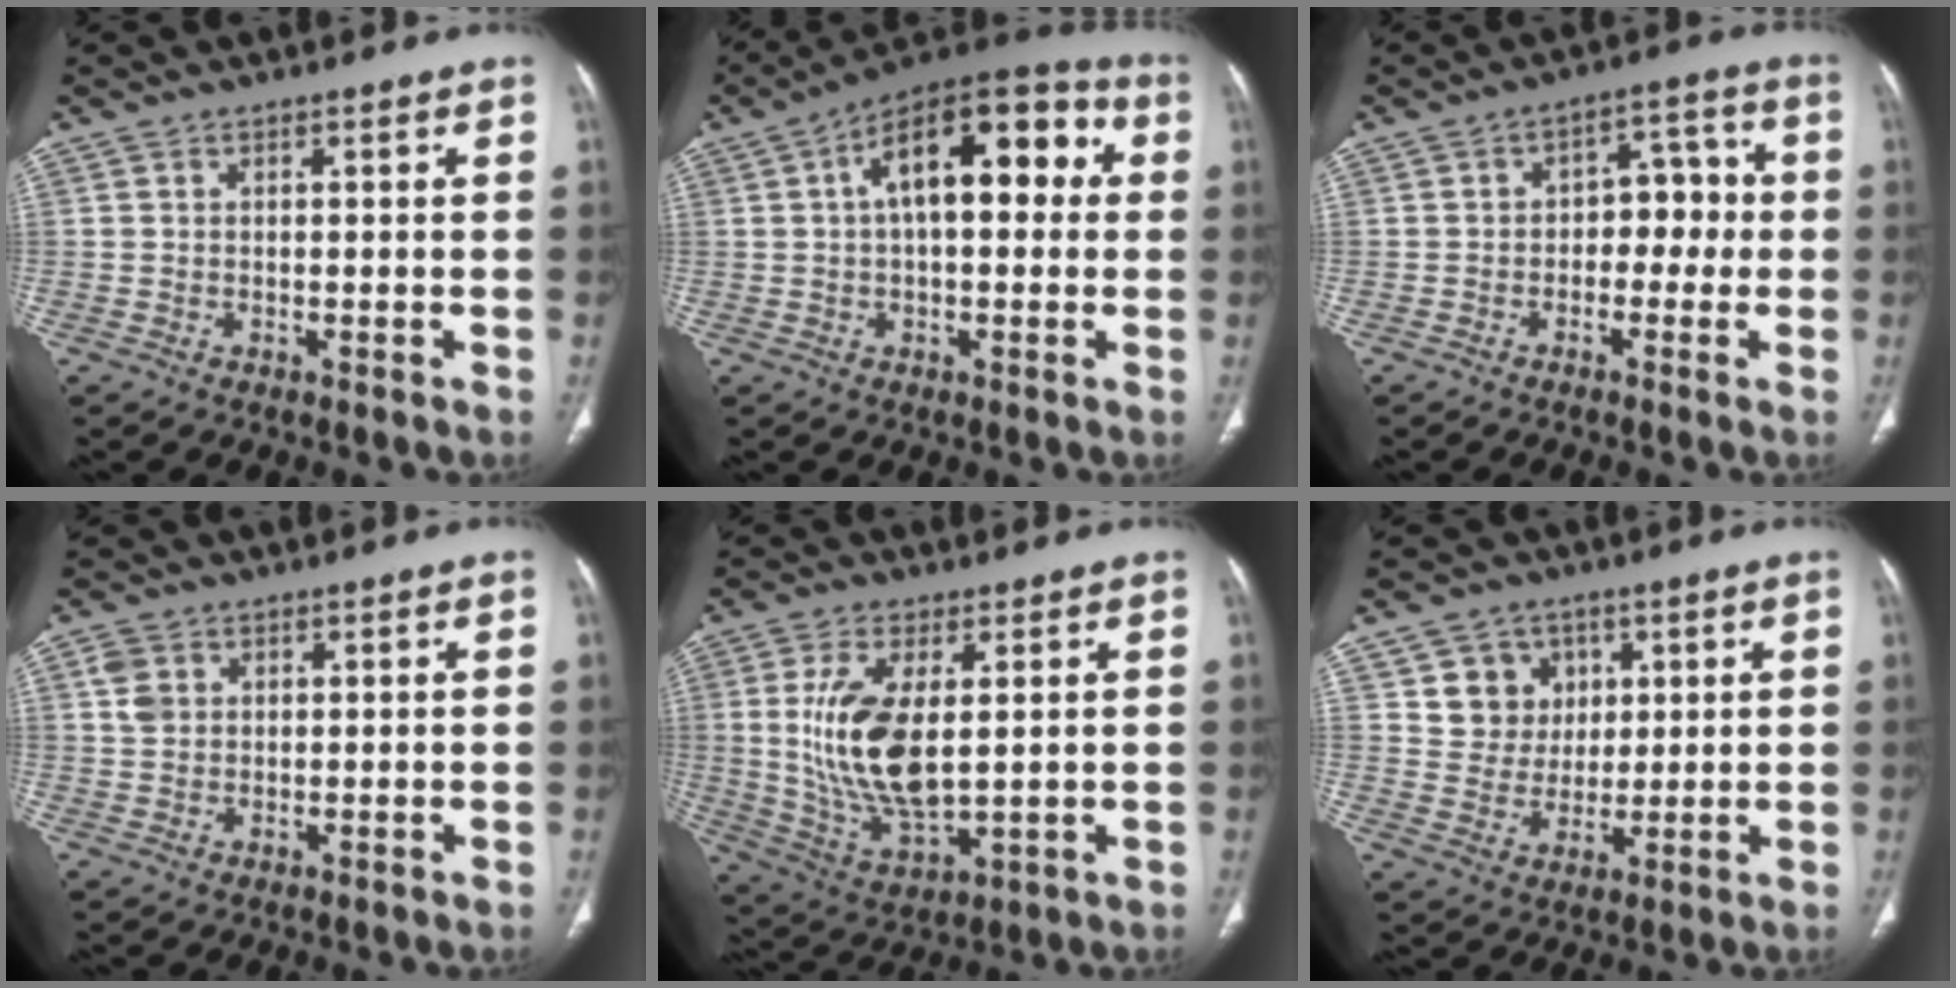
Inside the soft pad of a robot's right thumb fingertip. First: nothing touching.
{"total": 17.2, "force": [3.5, 8.4, 14.5], "torque": [-0.190, 0.044, 0.044]}
{"total": 6.9, "force": [-1.0, 4.7, 4.9], "torque": [-0.033, 0.034, -0.024]}
{"total": 3.4, "force": [1.1, 2.8, 1.7], "torque": [-0.026, 0.002, 0.025]}
{"total": 14.4, "force": [1.9, 6.8, 12.6], "torque": [-0.251, -0.021, 0.051]}
{"total": 8.3, "force": [3.3, 7.4, 1.7], "torque": [0.009, -0.013, 0.062]}